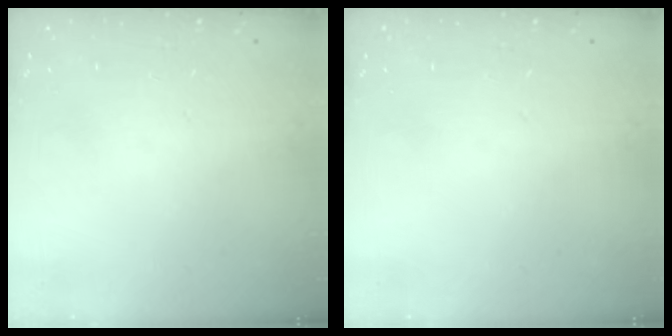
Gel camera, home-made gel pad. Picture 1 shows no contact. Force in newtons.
{"total": 0.0}